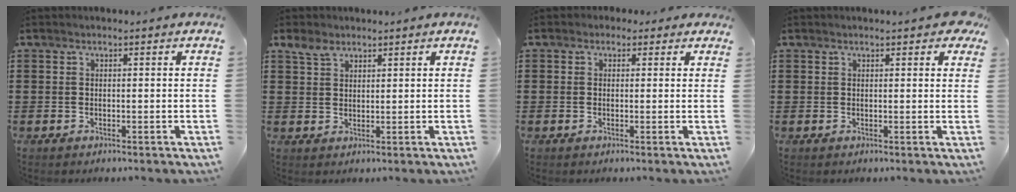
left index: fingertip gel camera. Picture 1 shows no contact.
{"total": 3.0, "force": [2.2, 1.8, 1.0], "torque": [-0.029, 0.006, 0.043]}
{"total": 1.4, "force": [0.3, 1.3, 0.3], "torque": [-0.012, 0.008, 0.004]}
{"total": 1.8, "force": [1.3, 0.3, 1.2], "torque": [-0.017, 0.002, 0.023]}